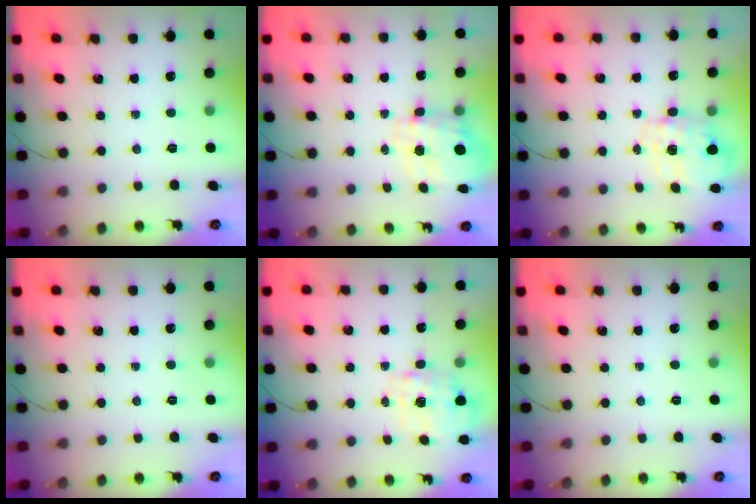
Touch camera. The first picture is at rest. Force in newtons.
{"total": 3.4, "press": 3.2, "slide": 1.1}
{"total": 2.7, "press": 2.6, "slide": 0.8}
{"total": 0.0}
{"total": 1.5, "press": 1.4, "slide": 0.5}
{"total": 0.0}